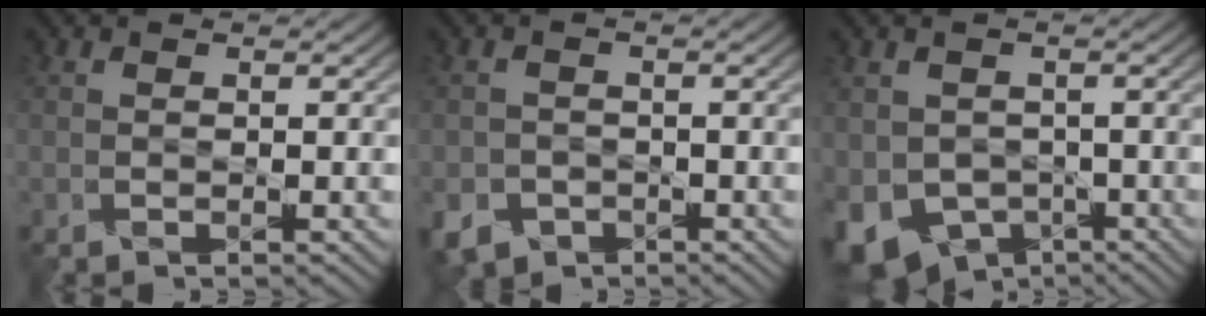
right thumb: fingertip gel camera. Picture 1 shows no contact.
{"total": 4.1, "force": [-2.4, 3.1, 1.1], "torque": [-0.026, -0.008, -0.044]}
{"total": 7.4, "force": [-2.9, 5.7, 3.6], "torque": [-0.086, -0.033, -0.048]}